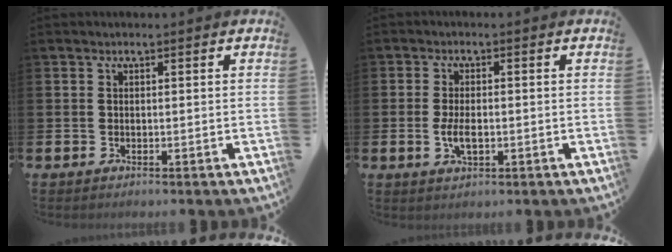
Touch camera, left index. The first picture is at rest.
{"total": 3.3, "force": [-0.4, 1.6, 2.9], "torque": [-0.041, -0.003, -0.010]}